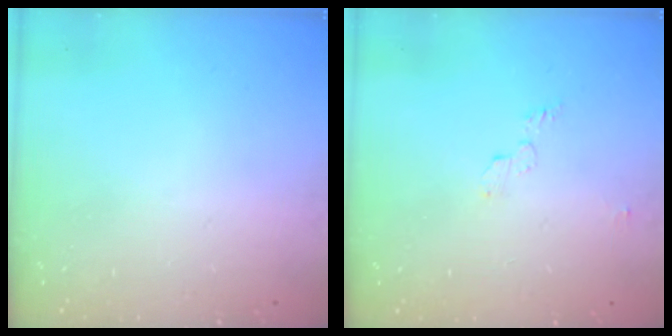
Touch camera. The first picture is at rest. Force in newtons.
{"total": 3.5, "press": 3.5, "slide": 0.2}